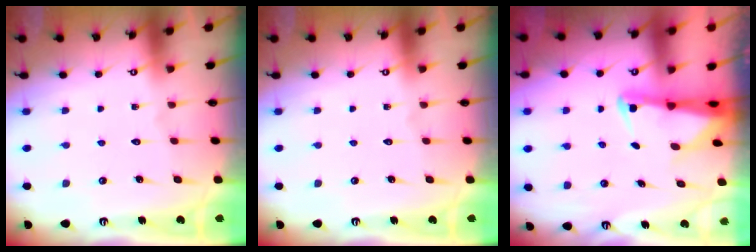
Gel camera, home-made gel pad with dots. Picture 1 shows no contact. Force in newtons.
{"total": 0.0}
{"total": 2.6, "press": 2.5, "slide": 0.5}